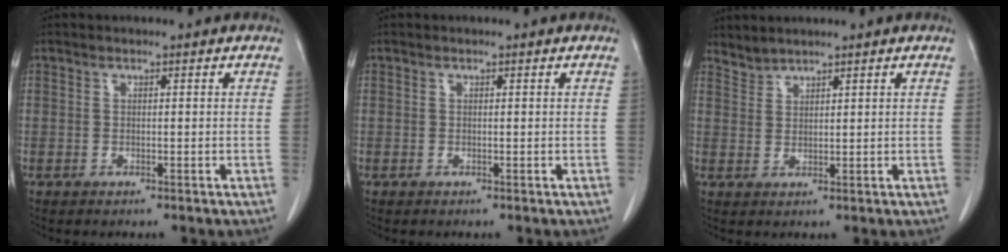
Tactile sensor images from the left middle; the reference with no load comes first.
{"total": 0.0}
{"total": 2.0, "force": [2.0, 0.0, -0.3], "torque": [0.003, 0.003, 0.045]}